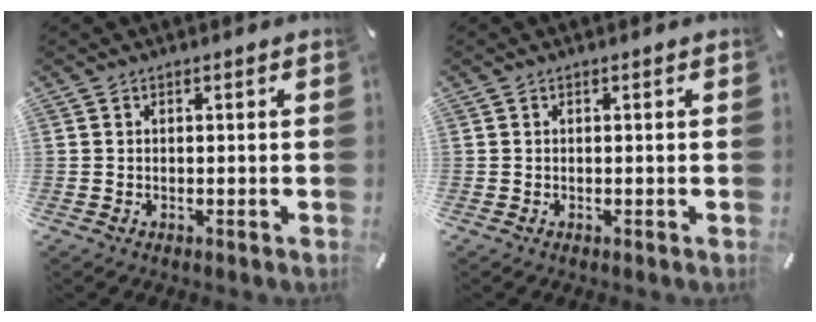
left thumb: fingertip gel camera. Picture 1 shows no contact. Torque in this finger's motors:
{"motor_torque": [0.02, -0.01, 0.00, 0.00, 0.00]}